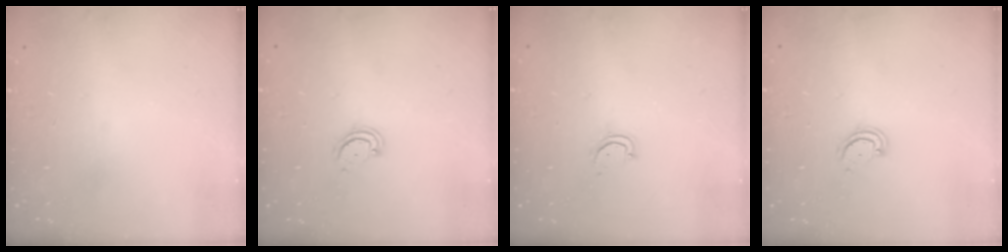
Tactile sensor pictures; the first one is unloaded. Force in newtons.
{"total": 2.6, "press": 2.6, "slide": 0.3}
{"total": 2.6, "press": 2.6, "slide": 0.2}
{"total": 2.6, "press": 2.6, "slide": 0.3}